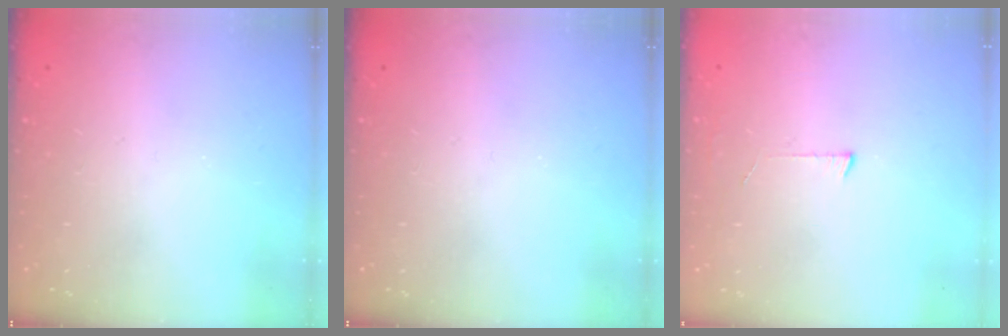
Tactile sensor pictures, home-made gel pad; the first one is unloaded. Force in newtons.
{"total": 0.0}
{"total": 3.0, "press": 3.0, "slide": 0.3}